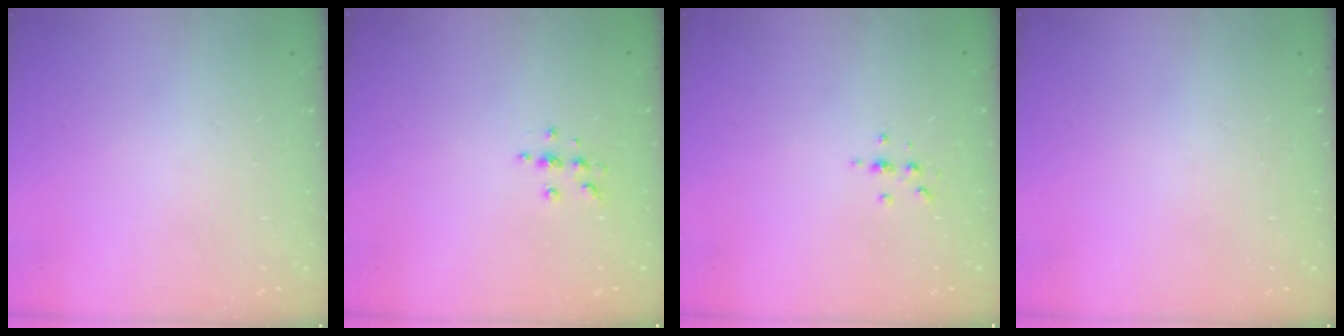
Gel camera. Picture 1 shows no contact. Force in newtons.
{"total": 4.7, "press": 4.6, "slide": 0.5}
{"total": 2.4, "press": 2.4, "slide": 0.3}
{"total": 0.0}